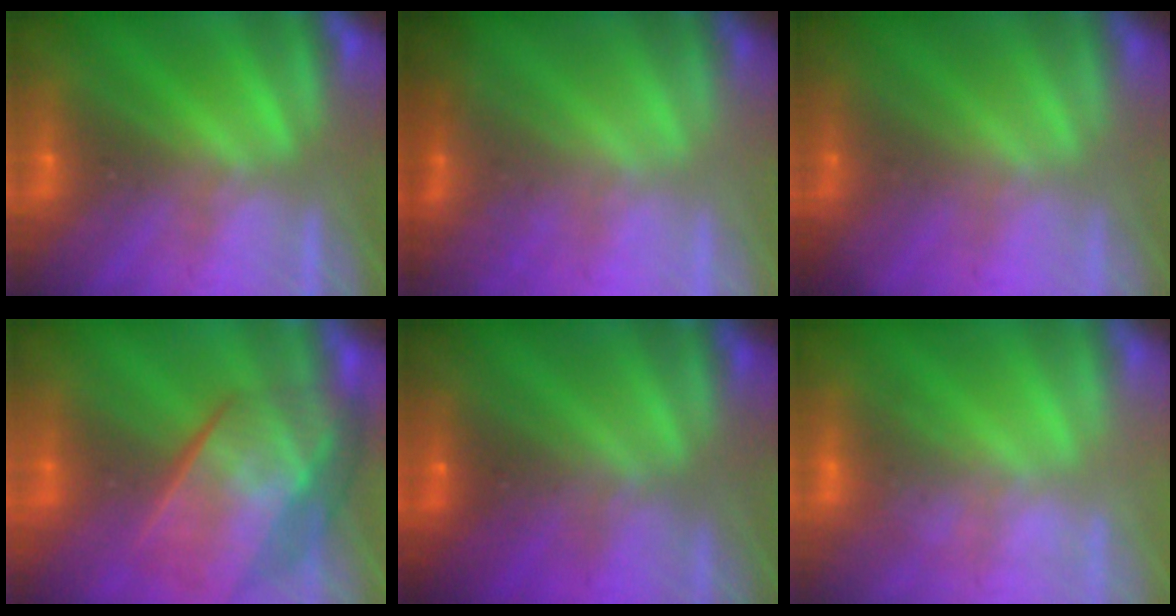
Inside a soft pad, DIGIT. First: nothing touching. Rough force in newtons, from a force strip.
{"total": 1.4}
{"total": 1.1}
{"total": 7.1}
{"total": 2.9}
{"total": 2.7}